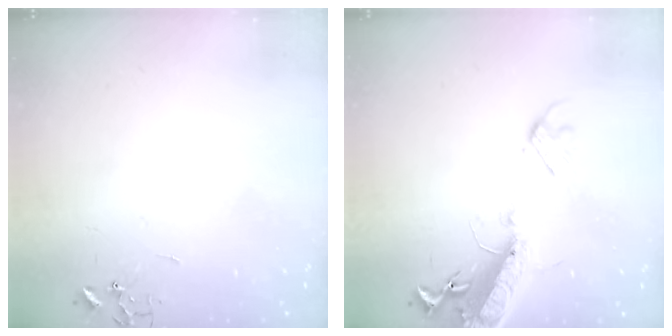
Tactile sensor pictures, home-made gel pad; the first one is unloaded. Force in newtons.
{"total": 17.4, "press": 16.9, "slide": 4.1}